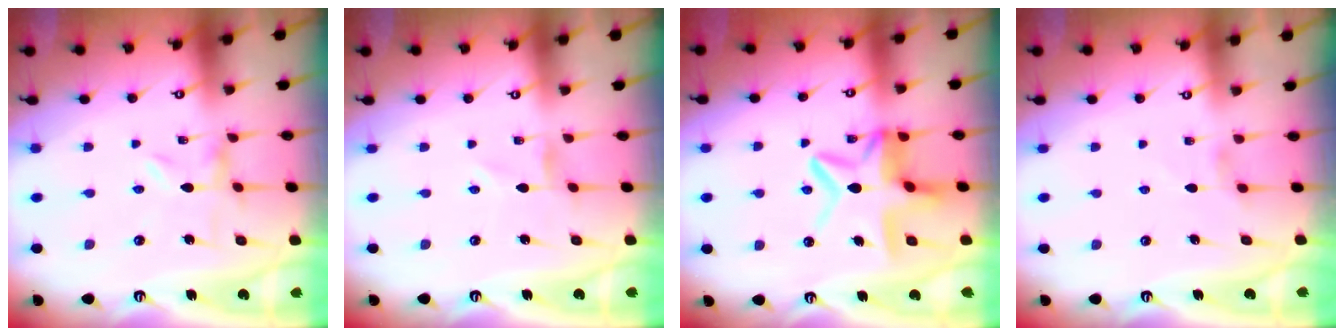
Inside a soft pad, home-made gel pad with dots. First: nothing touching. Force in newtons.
{"total": 0.6, "press": 0.6, "slide": 0.1}
{"total": 12.2, "press": 12.1, "slide": 1.2}
{"total": 1.7, "press": 1.6, "slide": 0.4}